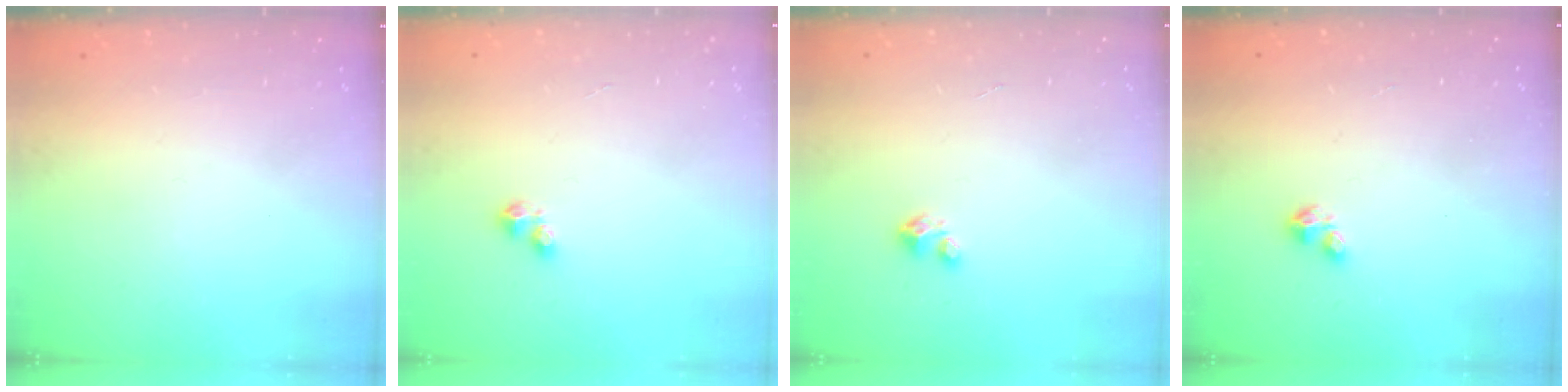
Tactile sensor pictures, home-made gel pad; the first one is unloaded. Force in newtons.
{"total": 2.5, "press": 2.5, "slide": 0.4}
{"total": 1.8, "press": 1.8, "slide": 0.1}
{"total": 1.6, "press": 1.6, "slide": 0.4}